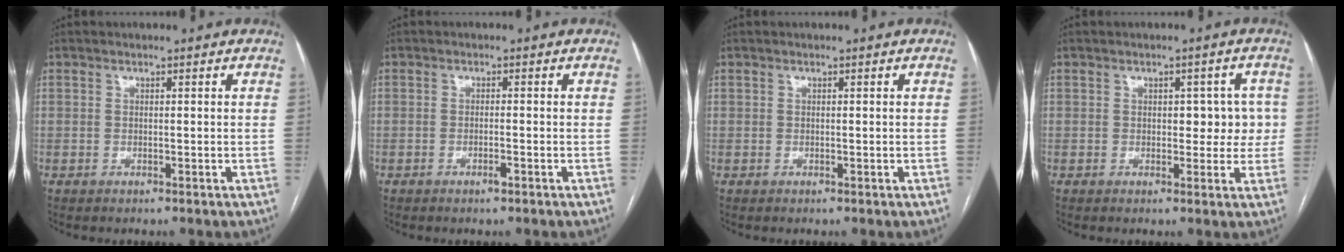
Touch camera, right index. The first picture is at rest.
{"total": 1.4, "force": [-0.9, 0.1, 1.1], "torque": [-0.019, -0.003, -0.016]}
{"total": 0.0}
{"total": 4.8, "force": [0.4, 2.9, 3.8], "torque": [-0.031, 0.018, 0.008]}